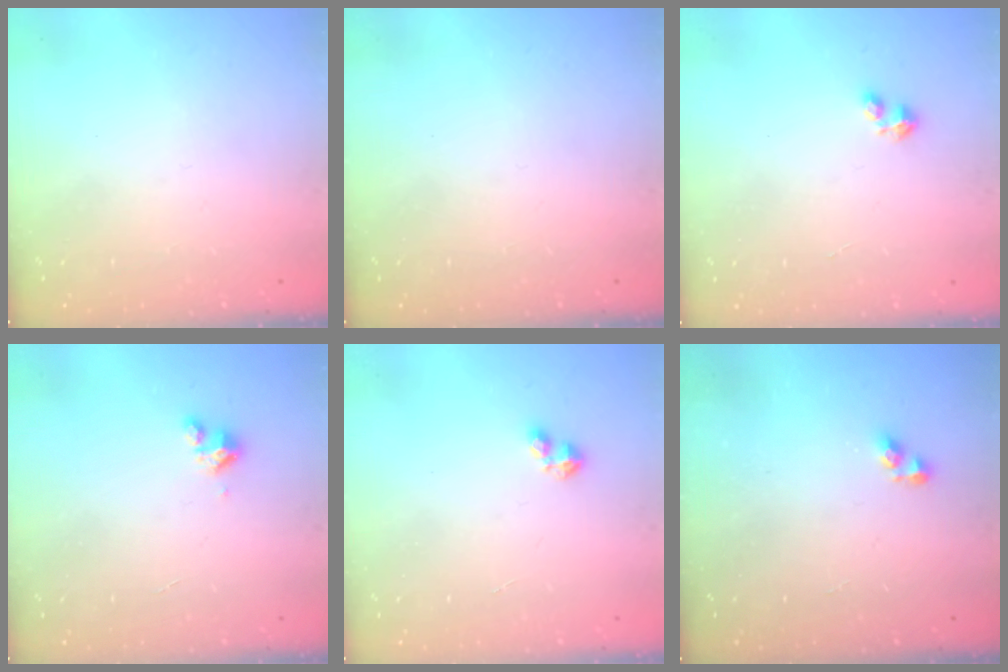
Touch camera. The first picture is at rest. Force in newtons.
{"total": 0.0}
{"total": 1.8, "press": 1.8, "slide": 0.4}
{"total": 5.0, "press": 5.0, "slide": 0.4}
{"total": 1.9, "press": 1.9, "slide": 0.4}
{"total": 4.1, "press": 4.1, "slide": 0.5}